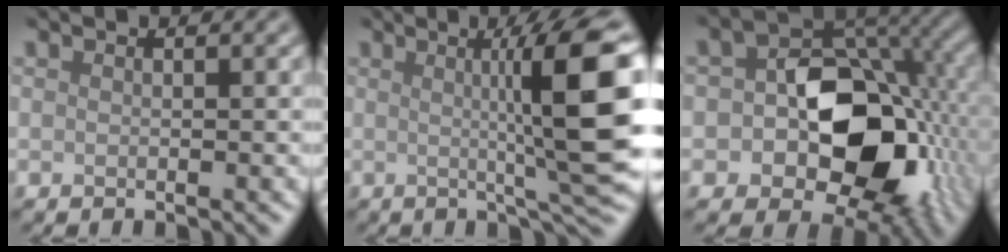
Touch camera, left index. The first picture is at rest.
{"total": 9.7, "force": [1.1, 1.1, 9.6], "torque": [-0.127, 0.003, 0.019]}
{"total": 12.1, "force": [-1.8, 8.3, 8.6], "torque": [-0.117, -0.003, -0.038]}